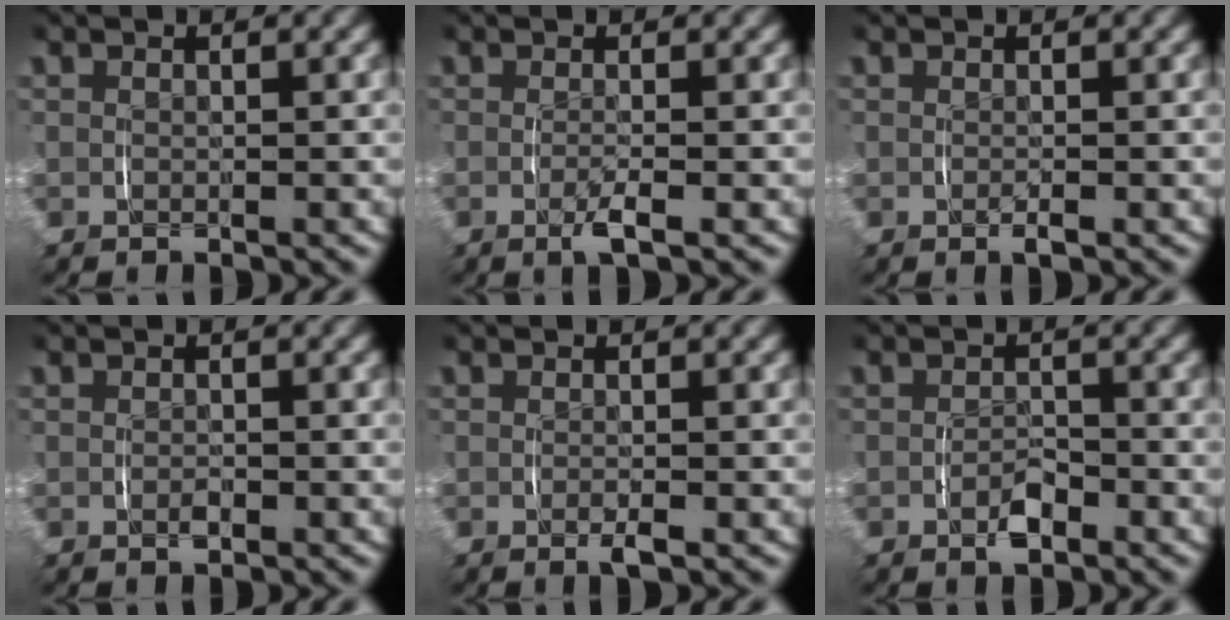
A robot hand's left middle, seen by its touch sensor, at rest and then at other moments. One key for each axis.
{"total": 1.6, "fx": -0.7, "fy": 0.1, "fz": 1.4, "tx": -0.034, "ty": -0.007, "tz": -0.009}
{"total": 0.6, "fx": -0.3, "fy": 0.1, "fz": 0.5, "tx": -0.012, "ty": 0.001, "tz": -0.006}
{"total": 0.8, "fx": -0.4, "fy": 0.4, "fz": 0.5, "tx": -0.011, "ty": -0.003, "tz": -0.007}
{"total": 1.0, "fx": -0.5, "fy": 0.1, "fz": 0.9, "tx": -0.017, "ty": 0.000, "tz": -0.008}
{"total": 2.0, "fx": -1.3, "fy": 1.1, "fz": 1.1, "tx": -0.016, "ty": 0.000, "tz": -0.022}